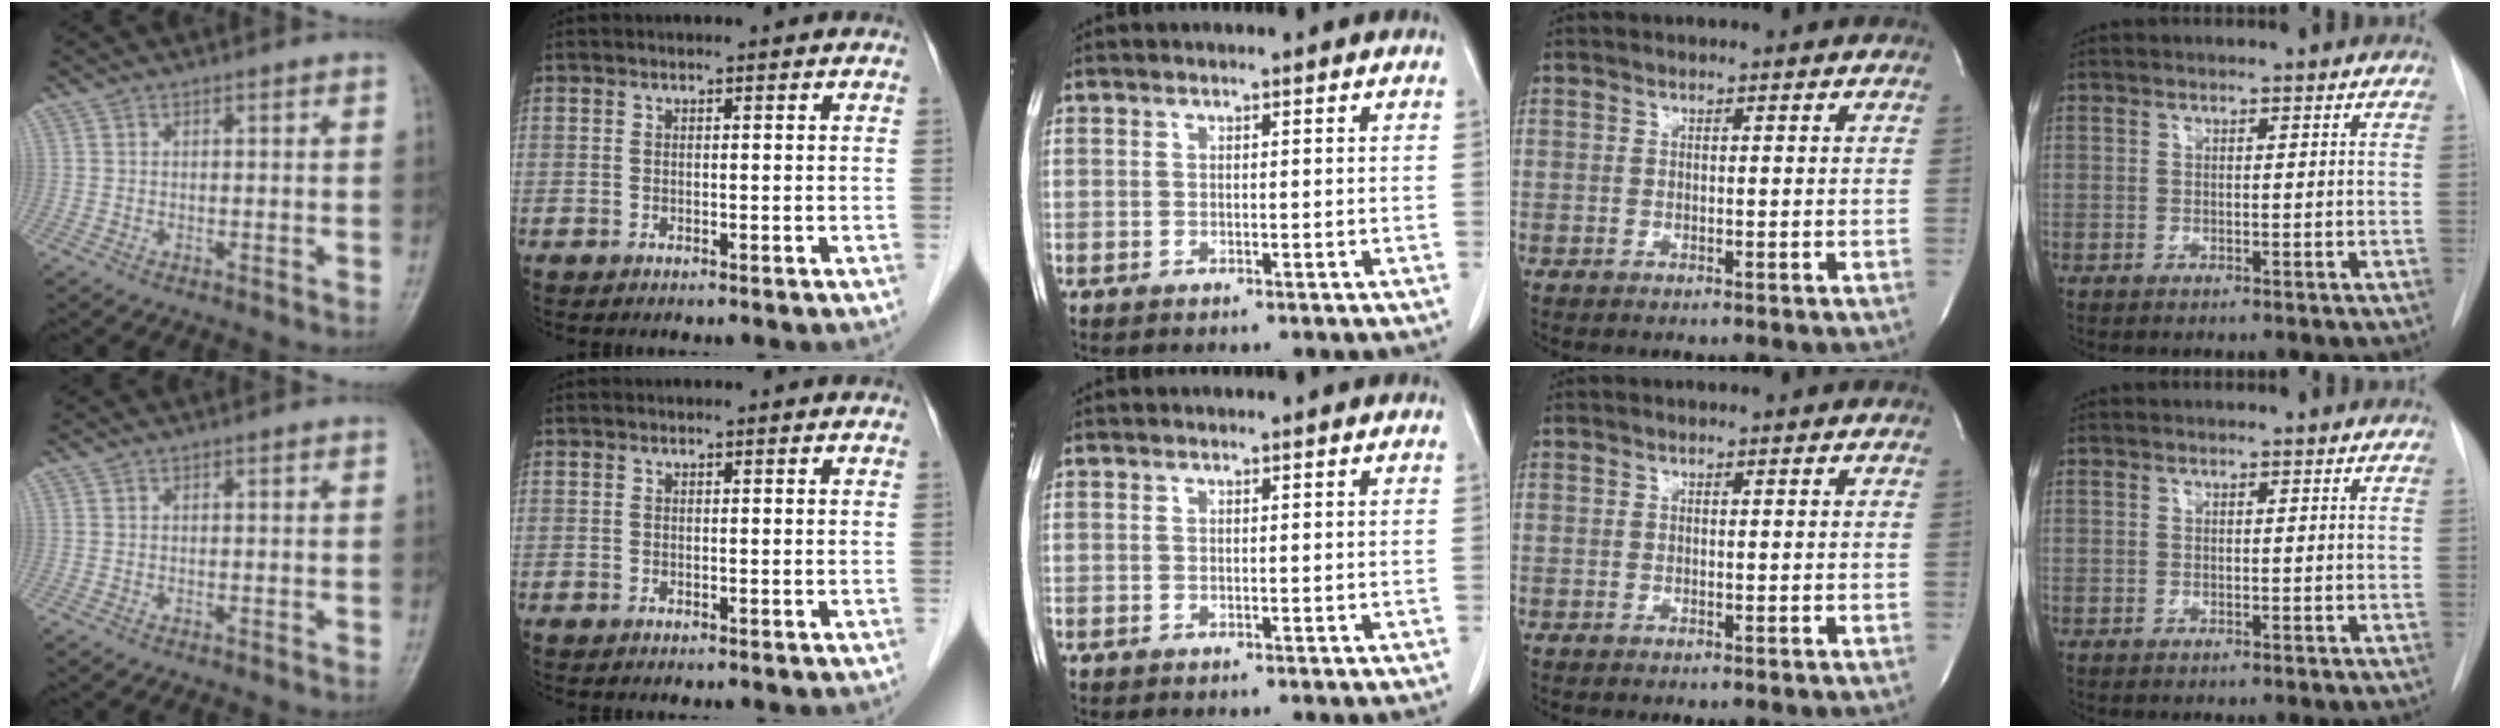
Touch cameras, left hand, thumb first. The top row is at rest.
{}